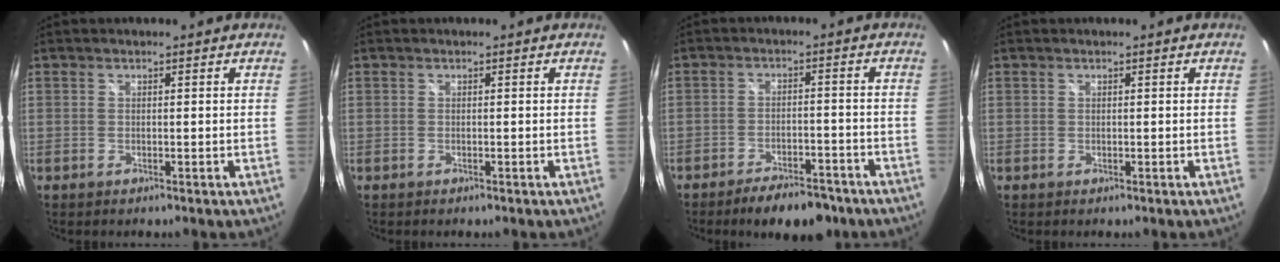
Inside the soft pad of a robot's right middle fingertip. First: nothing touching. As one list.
[{"total": 0.0}, {"total": 9.8, "force": [-7.6, 3.6, 4.9], "torque": [-0.101, -0.002, -0.108]}, {"total": 0.0}]